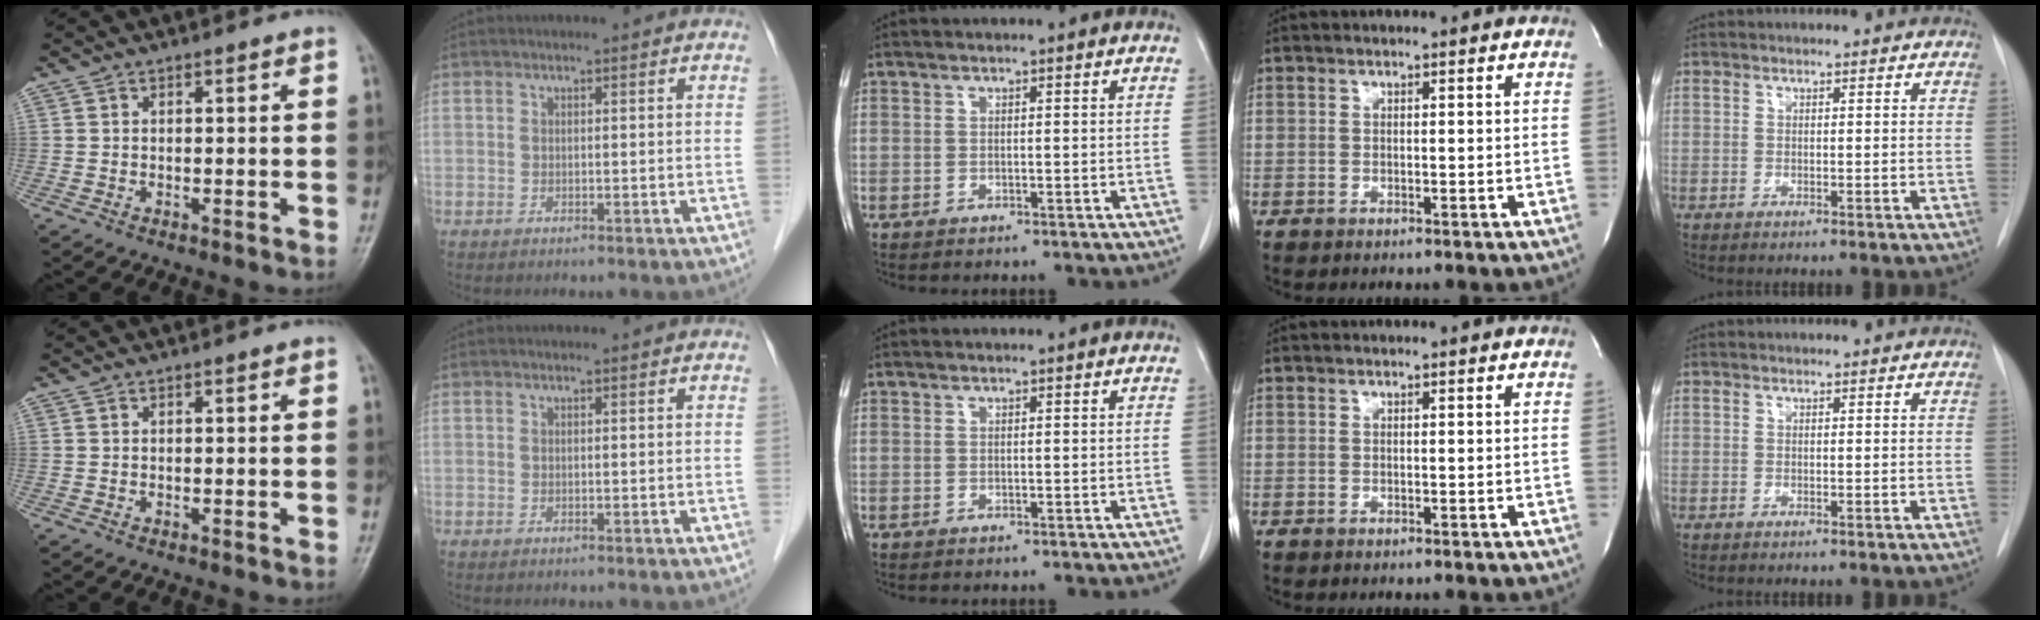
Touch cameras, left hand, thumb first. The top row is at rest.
{}